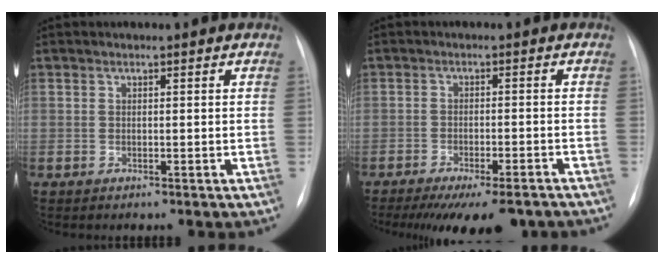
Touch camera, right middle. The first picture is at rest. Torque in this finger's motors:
{"motor_torque": [1.08, -1.06, 0.21, 0.06]}